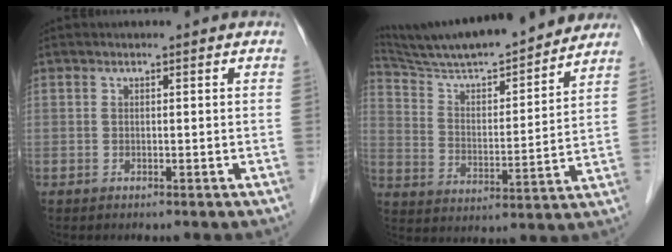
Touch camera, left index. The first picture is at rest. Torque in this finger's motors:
{"motor_torque": [-0.49, -1.18, 0.34, 0.07]}